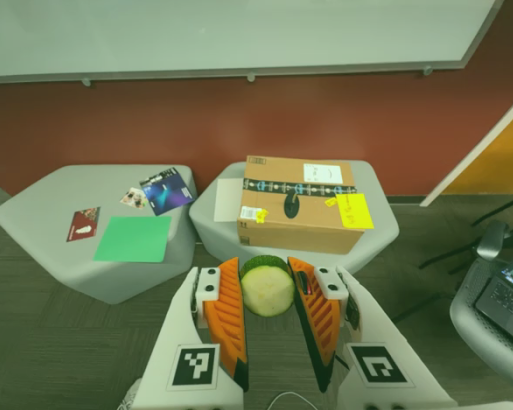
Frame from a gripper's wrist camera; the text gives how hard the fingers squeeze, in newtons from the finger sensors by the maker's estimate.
{"total": 11.8, "left": 11.9, "right": 11.6}